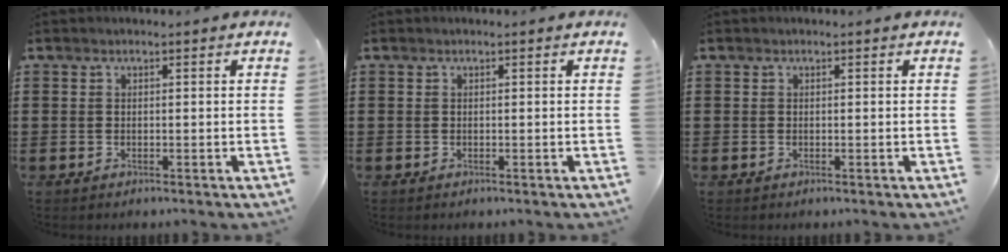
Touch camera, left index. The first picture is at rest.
{"total": 0.0}
{"total": 0.0}